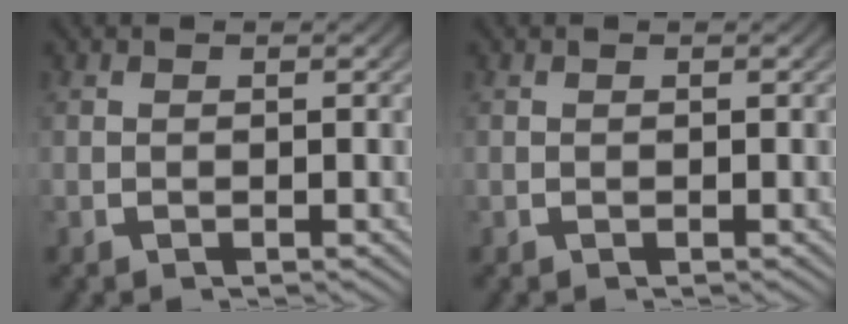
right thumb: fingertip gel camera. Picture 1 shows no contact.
{"total": 0.0}